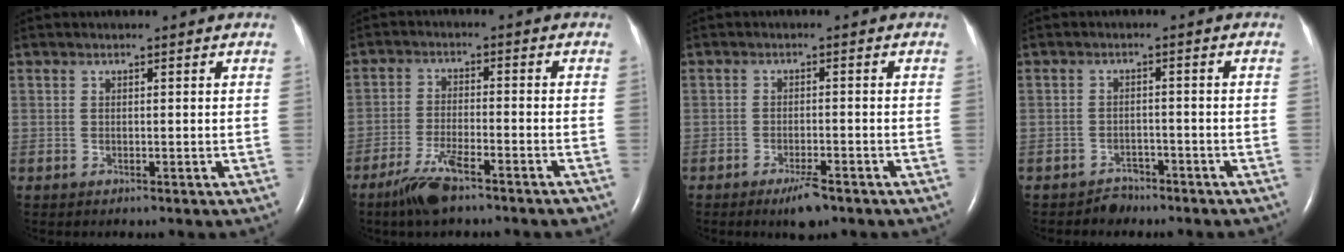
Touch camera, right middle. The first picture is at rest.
{"total": 7.1, "force": [-5.1, 0.8, 4.8], "torque": [-0.101, -0.013, -0.093]}
{"total": 3.7, "force": [-2.6, 0.7, 2.6], "torque": [-0.050, -0.004, -0.041]}
{"total": 2.6, "force": [-2.2, 1.4, -0.2], "torque": [-0.004, 0.006, -0.031]}